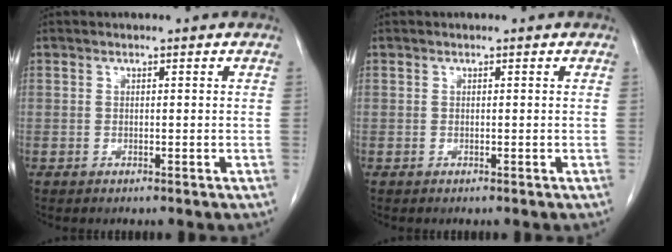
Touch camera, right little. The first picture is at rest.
{"total": 0.0}